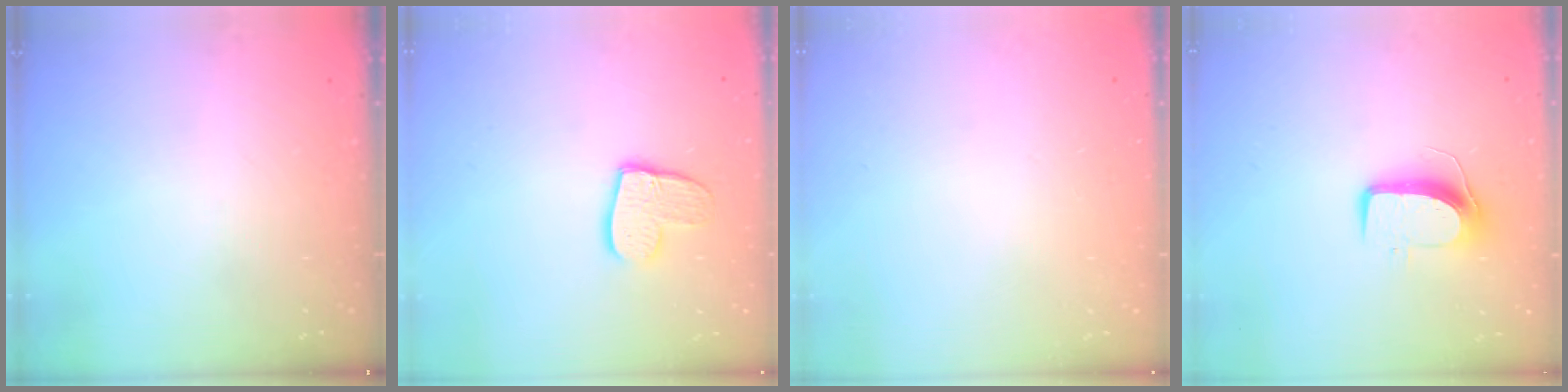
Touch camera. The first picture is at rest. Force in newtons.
{"total": 10.9, "press": 10.8, "slide": 0.9}
{"total": 0.0}
{"total": 9.9, "press": 9.8, "slide": 1.1}